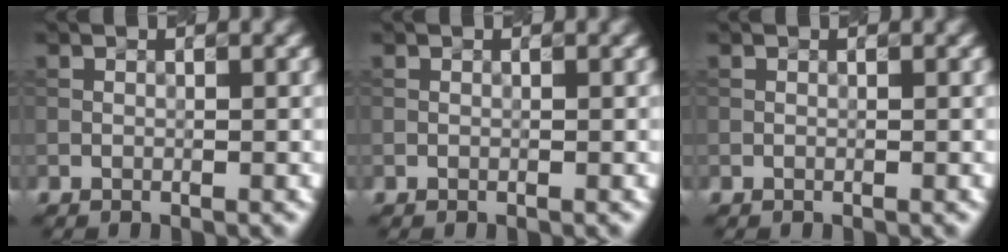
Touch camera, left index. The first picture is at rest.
{"total": 0.0}
{"total": 0.0}